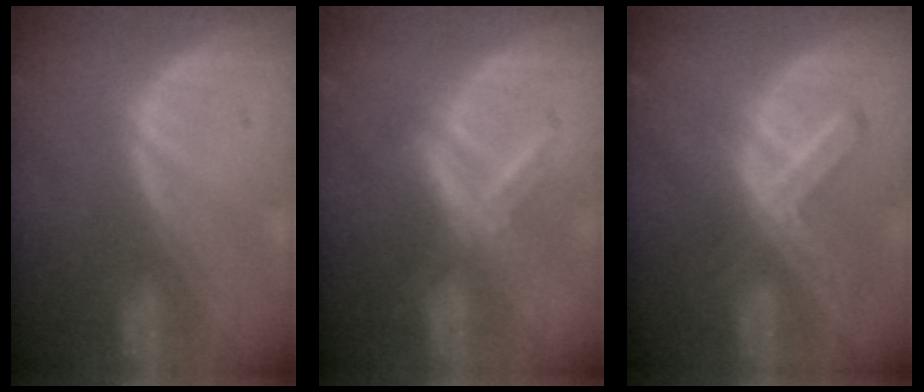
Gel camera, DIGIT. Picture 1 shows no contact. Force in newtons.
{"total": 5.5, "press": 5.4, "slide": 1.1}
{"total": 7.4, "press": 6.4, "slide": 3.9}